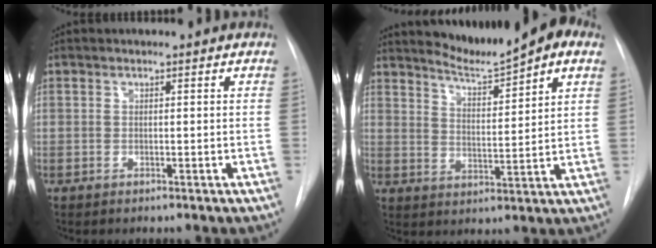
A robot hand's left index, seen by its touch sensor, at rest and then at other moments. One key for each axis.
{"total": 10.0, "fx": 8.1, "fy": 0.5, "fz": 5.9, "tx": -0.091, "ty": 0.007, "tz": 0.124}